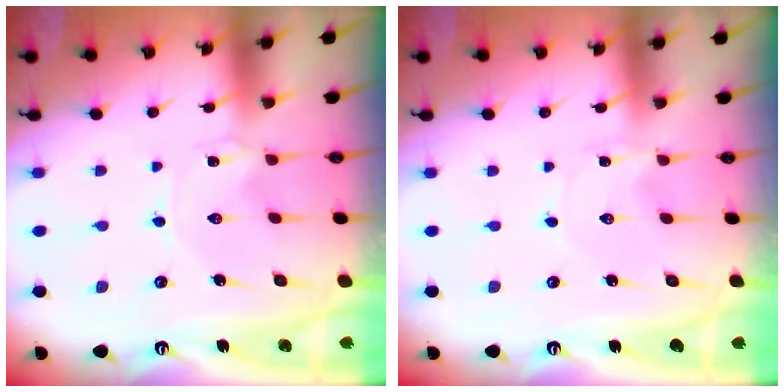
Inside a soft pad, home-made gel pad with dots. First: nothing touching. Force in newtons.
{"total": 0.0}